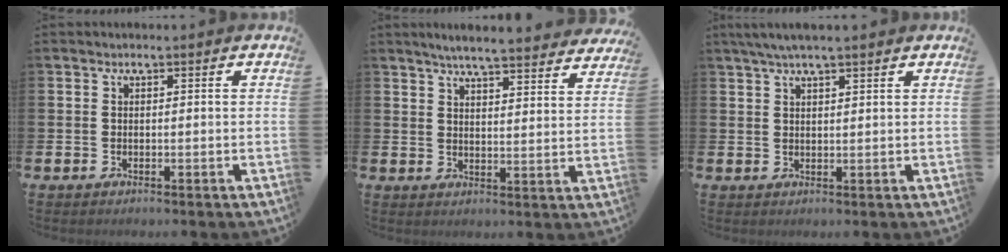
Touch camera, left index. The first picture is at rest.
{"total": 5.5, "force": [5.3, -0.1, 1.5], "torque": [-0.031, -0.036, 0.089]}
{"total": 3.7, "force": [2.9, 0.5, 2.2], "torque": [-0.042, -0.002, 0.052]}